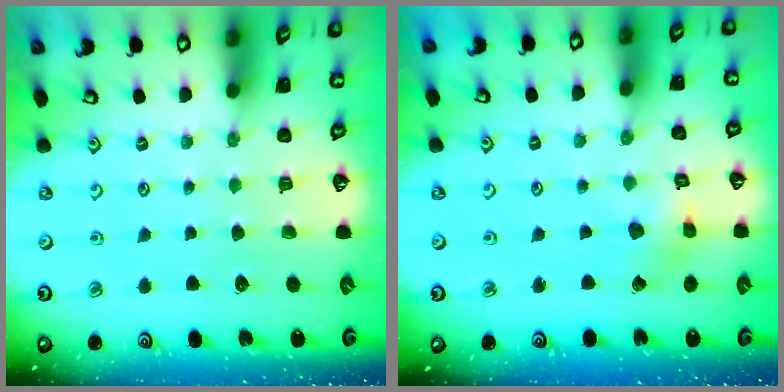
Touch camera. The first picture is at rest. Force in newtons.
{"total": 3.8, "press": 3.8, "slide": 0.4}